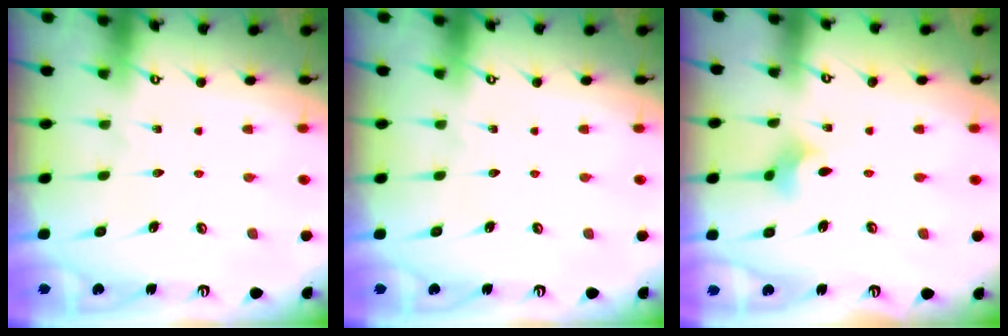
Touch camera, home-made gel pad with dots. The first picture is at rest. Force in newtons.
{"total": 0.0}
{"total": 3.6, "press": 3.6, "slide": 0.4}